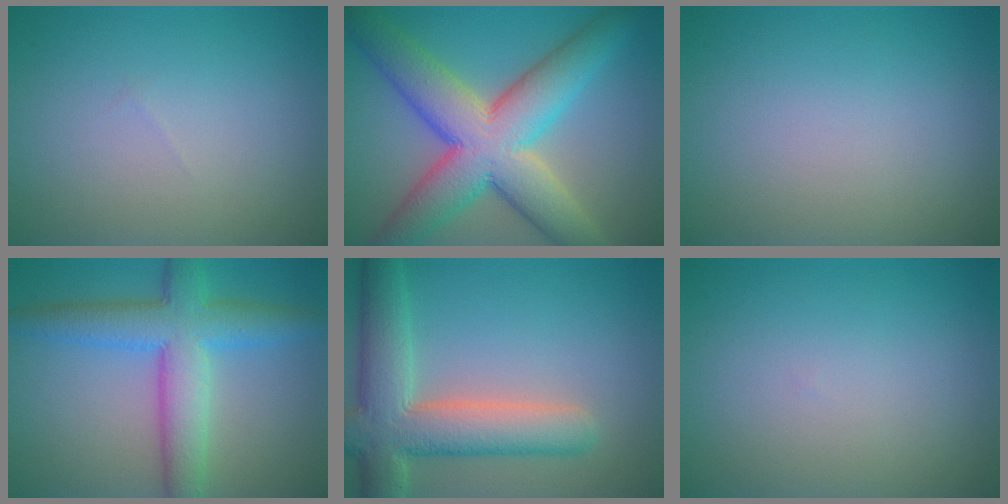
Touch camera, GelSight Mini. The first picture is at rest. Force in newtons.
{"total": 11.2, "press": 11.2, "slide": 0.6}
{"total": 0.0}
{"total": 6.9, "press": 6.9, "slide": 0.2}
{"total": 8.2, "press": 8.2, "slide": 0.9}
{"total": 0.0}